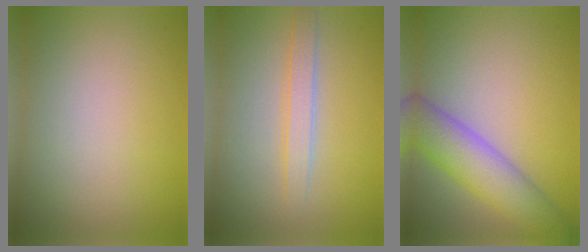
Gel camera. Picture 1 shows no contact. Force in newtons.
{"total": 2.1, "press": 2.1, "slide": 0.1}
{"total": 6.1, "press": 6.1, "slide": 0.3}